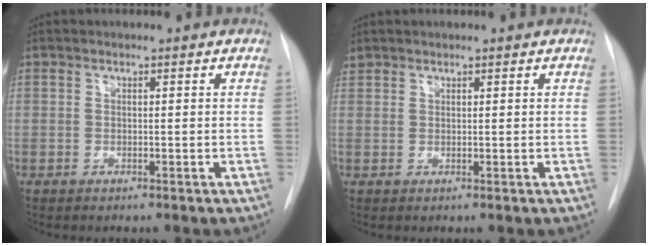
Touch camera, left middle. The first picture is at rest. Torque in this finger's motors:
{"motor_torque": [0.40, -0.42, 0.39, 0.08]}